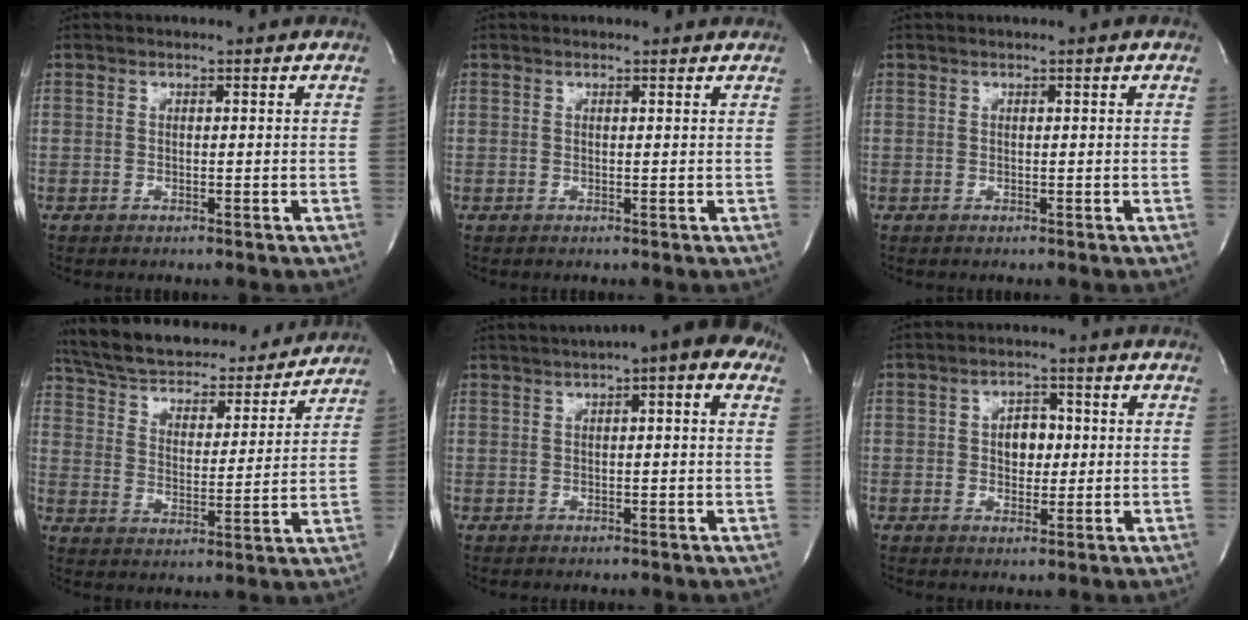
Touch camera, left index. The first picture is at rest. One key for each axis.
{"total": 1.1, "fx": 1.0, "fy": 0.3, "fz": 0.0, "tx": -0.010, "ty": 0.005, "tz": 0.008}
{"total": 0.0}
{"total": 22.7, "fx": 20.4, "fy": 6.1, "fz": 7.7, "tx": -0.136, "ty": 0.010, "tz": 0.294}
{"total": 9.8, "fx": 5.5, "fy": 2.1, "fz": 7.9, "tx": -0.105, "ty": 0.033, "tz": 0.063}
{"total": 4.2, "fx": 0.3, "fy": 2.8, "fz": 3.1, "tx": -0.041, "ty": 0.009, "tz": 0.005}